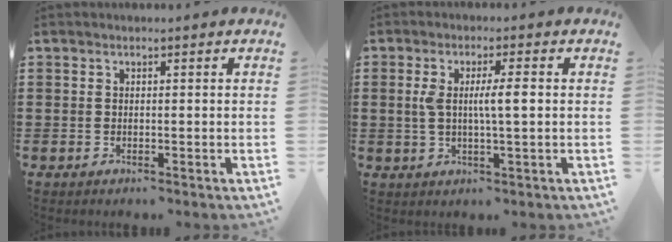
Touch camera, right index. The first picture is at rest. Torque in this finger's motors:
{"motor_torque": [0.25, -0.09, 0.18, 0.05]}